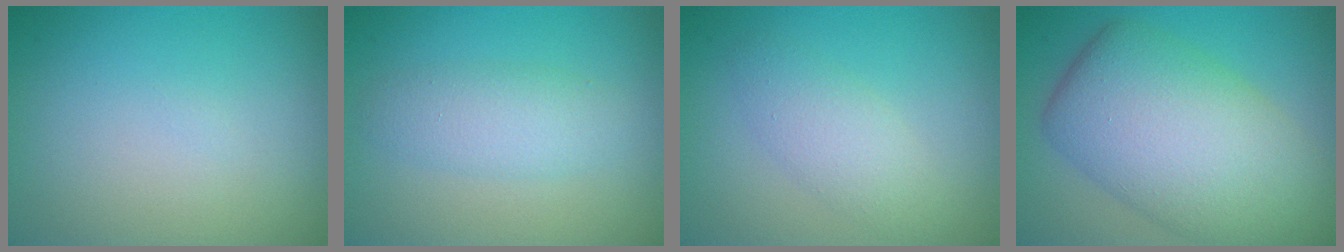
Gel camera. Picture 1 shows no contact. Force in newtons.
{"total": 2.7, "press": 2.7, "slide": 0.1}
{"total": 2.5, "press": 2.5, "slide": 0.2}
{"total": 10.7, "press": 10.7, "slide": 0.4}